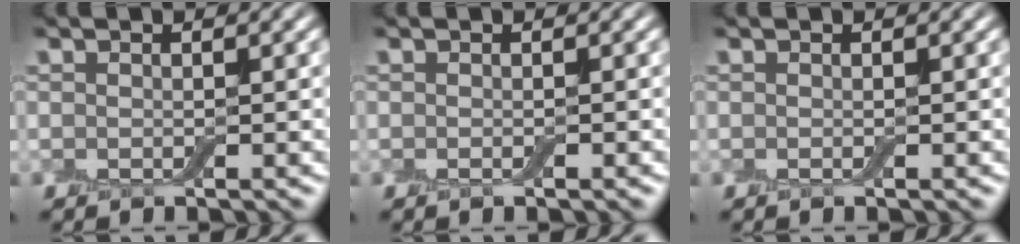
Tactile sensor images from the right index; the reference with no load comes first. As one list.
[{"total": 0.6, "force": [-0.2, 0.0, 0.6], "torque": [-0.009, 0.000, -0.004]}, {"total": 0.0}]